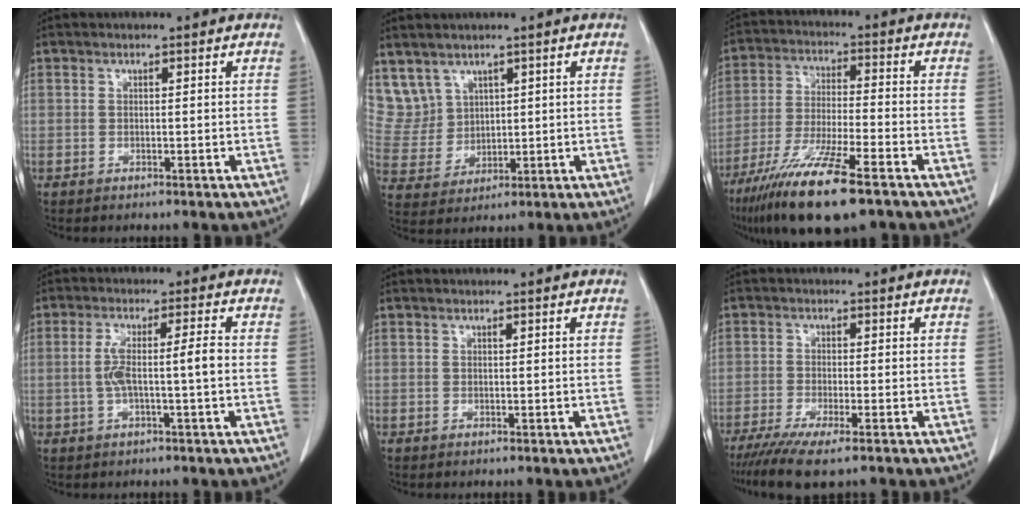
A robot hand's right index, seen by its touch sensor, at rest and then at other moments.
{"total": 5.8, "force": [3.9, 4.3, 0.1], "torque": [-0.007, 0.013, 0.095]}
{"total": 15.3, "force": [-10.0, 1.8, 11.4], "torque": [-0.224, -0.044, -0.178]}
{"total": 5.6, "force": [-0.6, 0.2, 5.6], "torque": [-0.115, 0.016, -0.008]}
{"total": 0.0}
{"total": 7.3, "force": [-5.3, 0.6, 5.0], "torque": [-0.080, -0.017, -0.085]}